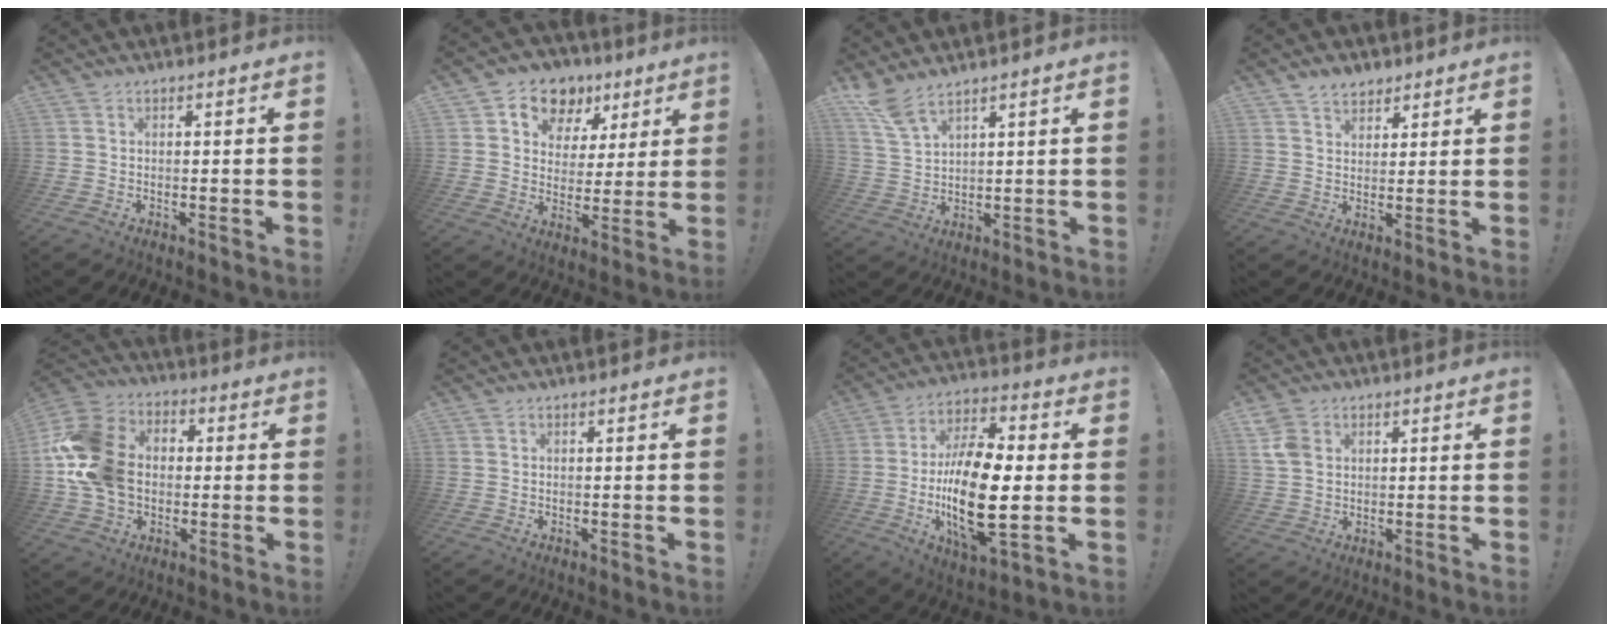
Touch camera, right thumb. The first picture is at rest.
{"total": 10.8, "force": [5.7, 8.5, 3.7], "torque": [-0.064, -0.028, 0.110]}
{"total": 7.0, "force": [5.4, 1.5, 4.1], "torque": [-0.086, -0.026, 0.104]}
{"total": 5.1, "force": [3.9, 3.1, 1.0], "torque": [-0.007, -0.021, 0.072]}
{"total": 19.5, "force": [0.0, 15.5, 11.8], "torque": [-0.202, 0.016, 0.009]}
{"total": 0.0}
{"total": 22.1, "force": [-2.5, 9.0, 20.1], "torque": [-0.383, -0.007, -0.043]}
{"total": 6.0, "force": [2.4, 4.3, 3.4], "torque": [-0.060, -0.002, 0.047]}